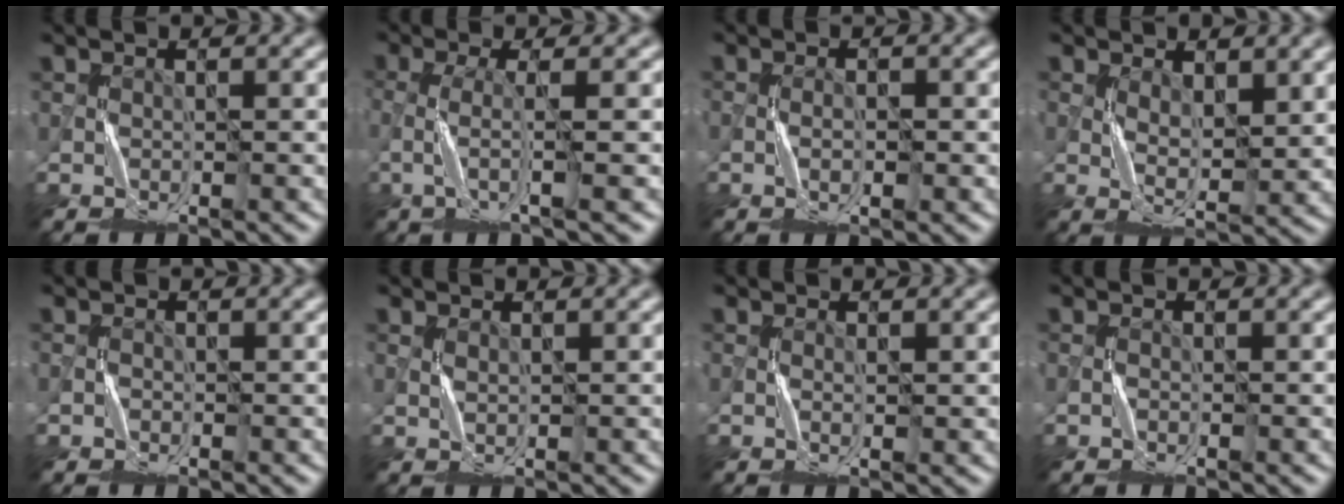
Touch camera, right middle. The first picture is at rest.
{"total": 2.4, "force": [-0.8, 0.3, 2.2], "torque": [-0.045, -0.002, -0.019]}
{"total": 1.0, "force": [-0.7, 0.2, 0.7], "torque": [-0.013, 0.005, -0.014]}
{"total": 2.9, "force": [1.1, 1.4, 2.3], "torque": [-0.048, -0.002, 0.023]}
{"total": 0.9, "force": [-0.7, 0.4, -0.1], "torque": [0.005, 0.005, -0.015]}
{"total": 0.0}
{"total": 0.0}
{"total": 0.7, "force": [-0.7, 0.1, -0.2], "torque": [0.005, 0.006, -0.015]}